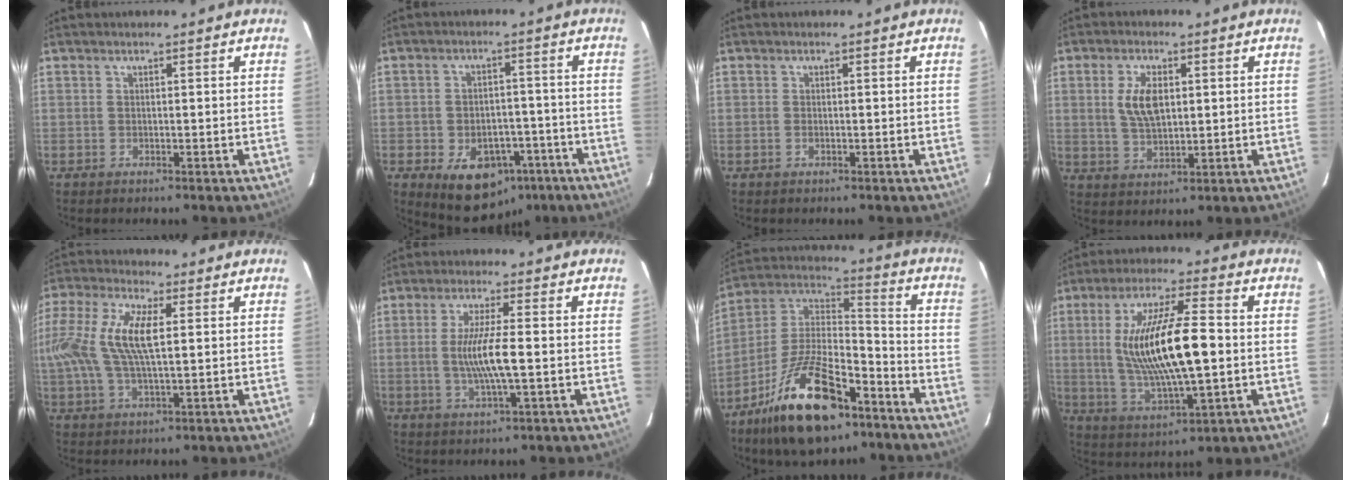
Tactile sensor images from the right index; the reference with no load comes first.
{"total": 11.7, "force": [-6.3, 8.2, 5.5], "torque": [-0.110, 0.020, -0.060]}
{"total": 0.6, "force": [-0.2, 0.4, 0.4], "torque": [-0.010, 0.000, -0.004]}
{"total": 7.1, "force": [1.4, 3.7, 5.9], "torque": [-0.113, 0.004, 0.032]}
{"total": 15.6, "force": [2.2, 5.7, 14.4], "torque": [-0.288, 0.010, 0.033]}
{"total": 8.2, "force": [-0.9, 0.6, 8.2], "torque": [-0.153, -0.007, -0.016]}
{"total": 22.3, "force": [-13.2, 9.6, 15.3], "torque": [-0.302, -0.003, -0.222]}
{"total": 18.0, "force": [0.3, 4.6, 17.4], "torque": [-0.325, -0.002, 0.016]}